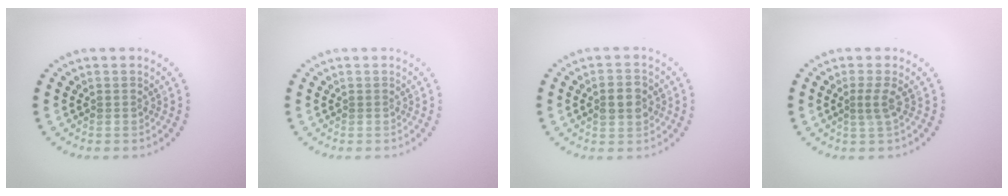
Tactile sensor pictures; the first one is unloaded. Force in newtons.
{"total": 0.0}
{"total": 2.8, "press": 2.8, "slide": 0.2}
{"total": 1.4, "press": 1.0, "slide": 0.9}